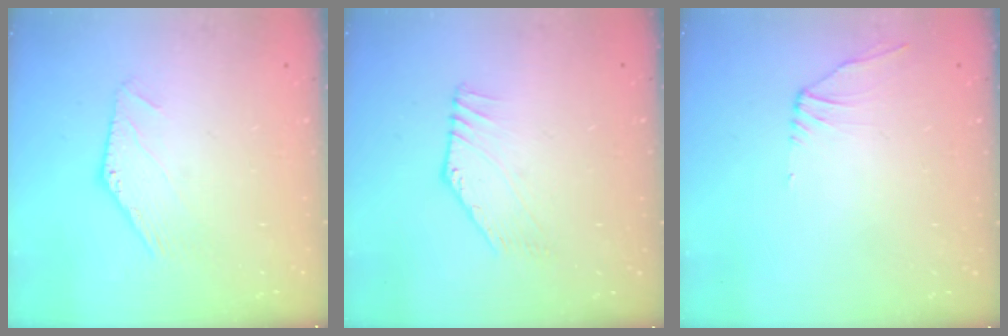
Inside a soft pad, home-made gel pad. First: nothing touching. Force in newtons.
{"total": 3.0, "press": 3.0, "slide": 0.1}
{"total": 2.1, "press": 2.0, "slide": 0.6}